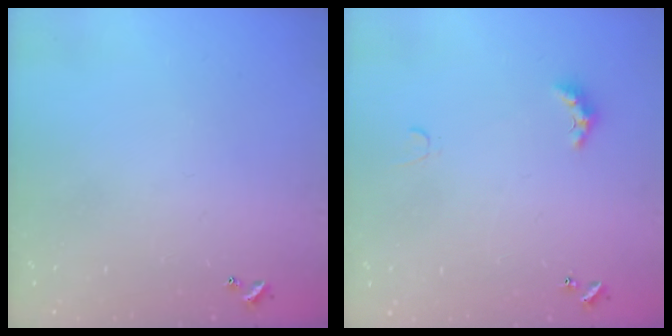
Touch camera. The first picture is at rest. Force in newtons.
{"total": 2.9, "press": 2.8, "slide": 0.6}